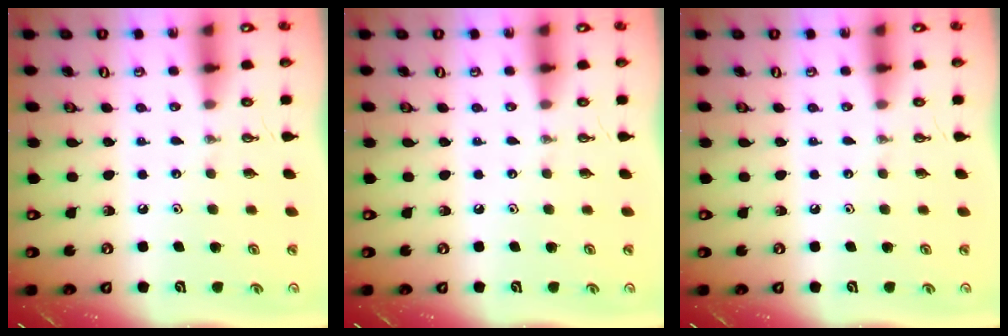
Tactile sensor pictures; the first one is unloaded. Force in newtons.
{"total": 0.0}
{"total": 0.0}